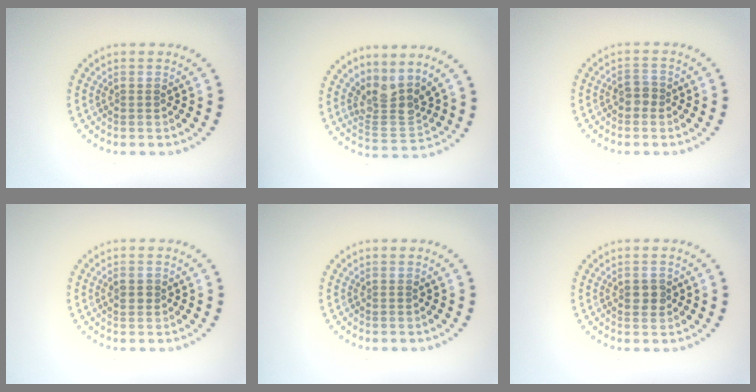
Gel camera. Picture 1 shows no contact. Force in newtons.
{"total": 3.5, "press": 2.6, "slide": 2.3}
{"total": 1.4, "press": 1.4, "slide": 0.5}
{"total": 1.2, "press": 1.2, "slide": 0.1}
{"total": 0.0}
{"total": 1.5, "press": 1.5, "slide": 0.0}